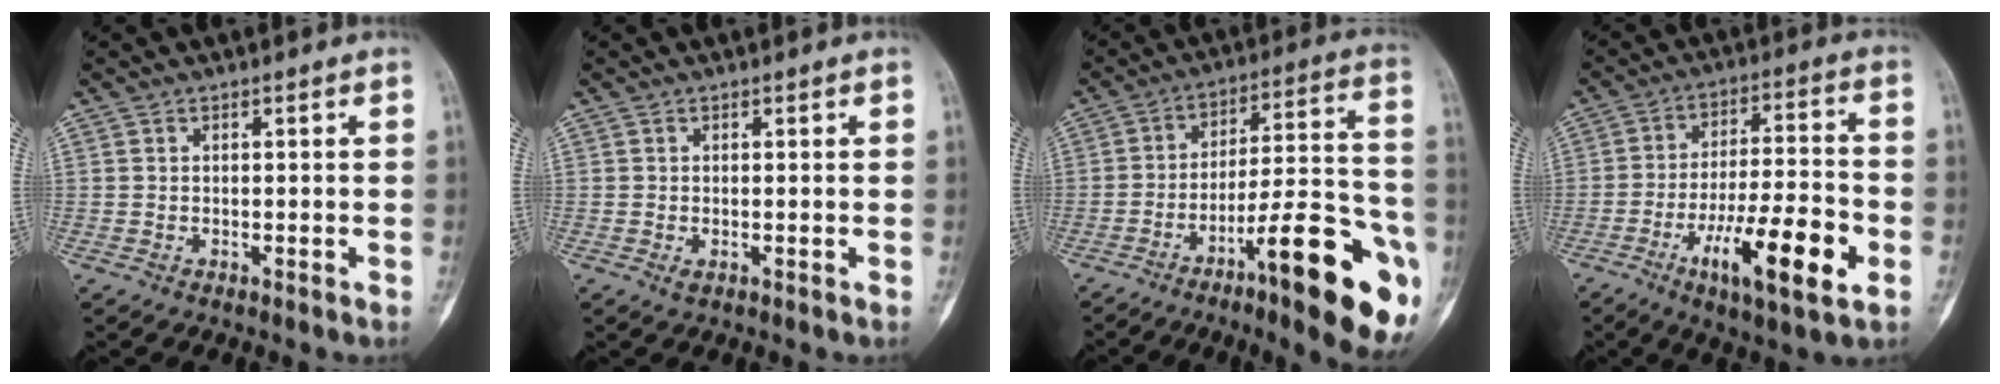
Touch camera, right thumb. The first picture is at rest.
{"total": 0.9, "force": [0.0, 0.6, 0.7], "torque": [-0.006, -0.002, 0.000]}
{"total": 22.0, "force": [-10.6, 4.8, 18.7], "torque": [-0.223, 0.066, -0.155]}
{"total": 17.4, "force": [-6.5, 4.6, 15.4], "torque": [-0.251, 0.022, -0.102]}